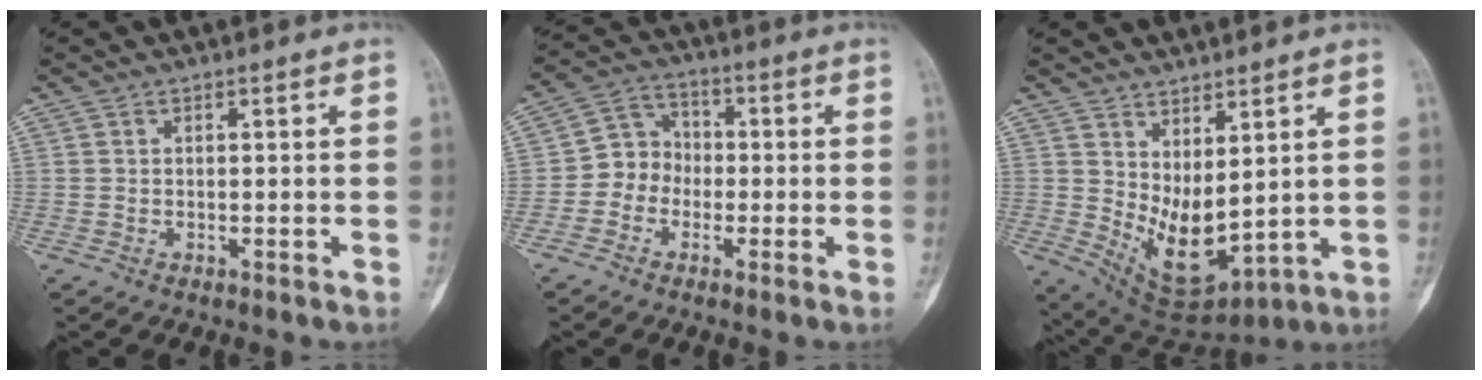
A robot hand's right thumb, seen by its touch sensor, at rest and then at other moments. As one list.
[{"total": 6.6, "force": [-1.7, 5.8, 2.5], "torque": [-0.011, 0.029, -0.048]}, {"total": 11.1, "force": [2.2, 5.4, 9.4], "torque": [-0.145, -0.036, 0.069]}]